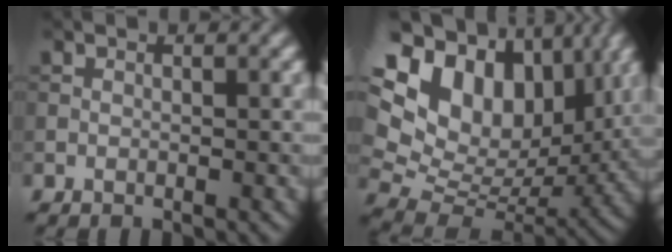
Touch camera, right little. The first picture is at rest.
{"total": 18.4, "force": [7.0, 13.0, 10.9], "torque": [-0.251, 0.042, 0.152]}